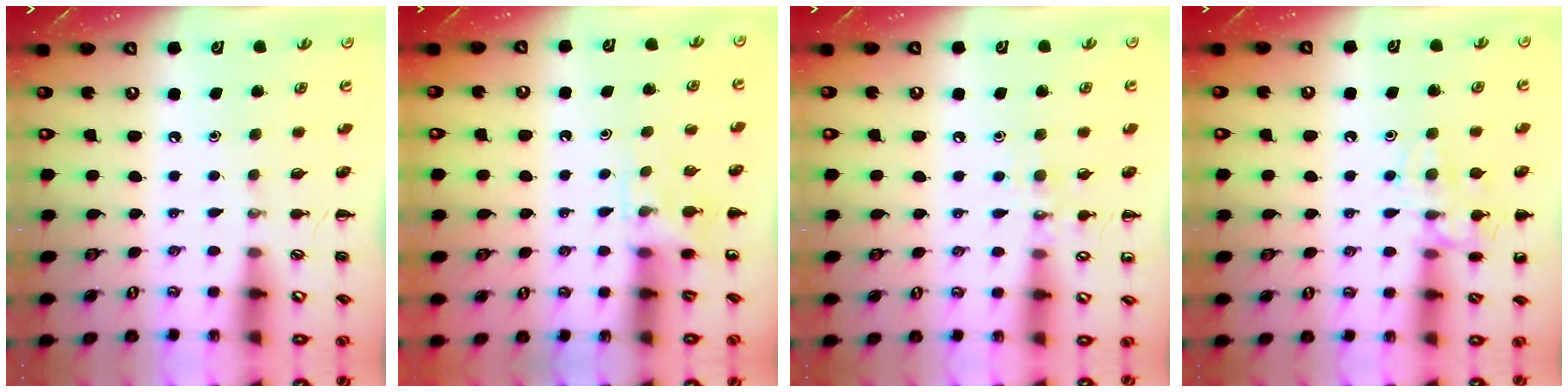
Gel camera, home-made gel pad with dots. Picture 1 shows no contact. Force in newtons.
{"total": 6.0, "press": 5.7, "slide": 1.8}
{"total": 7.5, "press": 7.3, "slide": 1.5}
{"total": 12.0, "press": 11.9, "slide": 0.7}